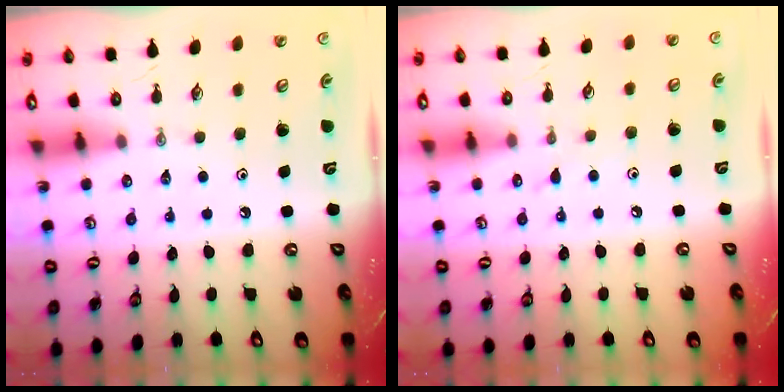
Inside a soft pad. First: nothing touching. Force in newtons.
{"total": 4.3, "press": 4.2, "slide": 0.6}